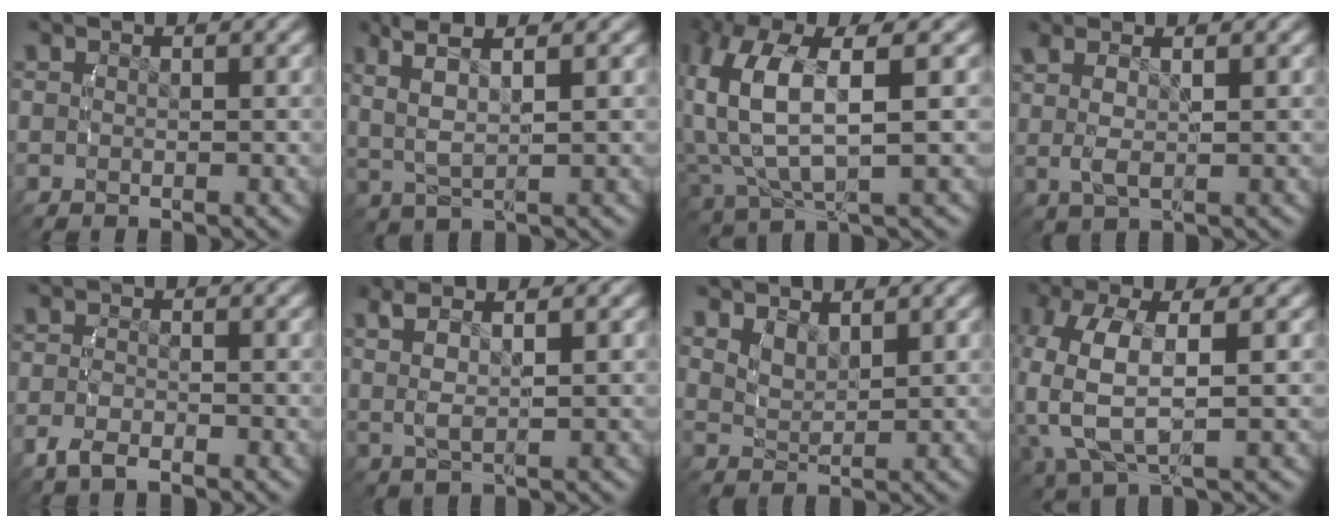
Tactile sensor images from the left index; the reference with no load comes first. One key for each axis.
{"total": 5.3, "fx": 2.1, "fy": 2.1, "fz": 4.4, "tx": -0.101, "ty": 0.010, "tz": 0.037}
{"total": 9.1, "fx": 1.5, "fy": 5.2, "fz": 7.3, "tx": -0.177, "ty": -0.008, "tz": 0.036}
{"total": 3.1, "fx": 1.1, "fy": 0.7, "fz": 2.8, "tx": -0.056, "ty": 0.005, "tz": 0.024}
{"total": 1.9, "fx": -1.6, "fy": 0.4, "fz": 0.9, "tx": -0.025, "ty": -0.005, "tz": -0.027}
{"total": 5.2, "fx": 2.2, "fy": 2.2, "fz": 4.1, "tx": -0.087, "ty": 0.013, "tz": 0.035}
{"total": 2.0, "fx": 1.7, "fy": 0.2, "fz": 0.9, "tx": -0.016, "ty": -0.005, "tz": 0.038}
{"total": 7.7, "fx": 0.3, "fy": 4.6, "fz": 6.2, "tx": -0.165, "ty": -0.023, "tz": 0.018}